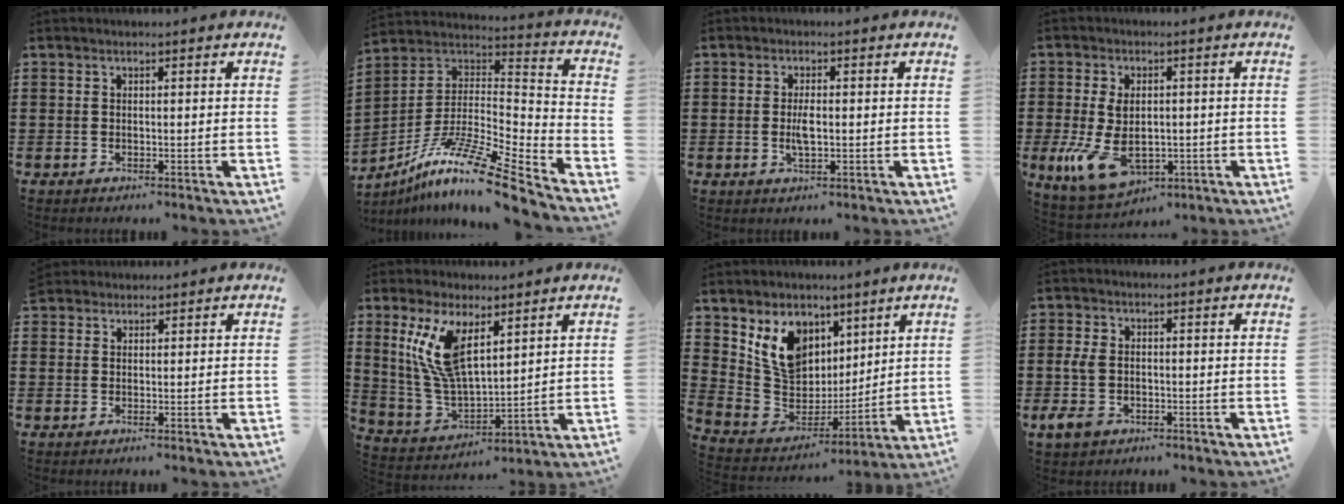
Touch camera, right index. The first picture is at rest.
{"total": 13.7, "force": [-9.9, 1.2, 9.5], "torque": [-0.176, 0.012, -0.187]}
{"total": 3.2, "force": [-0.3, 1.1, 3.0], "torque": [-0.069, -0.006, -0.010]}
{"total": 9.5, "force": [-1.4, 5.7, 7.5], "torque": [-0.178, -0.005, -0.025]}
{"total": 1.7, "force": [1.5, 0.7, -0.2], "torque": [0.000, 0.003, 0.032]}
{"total": 10.7, "force": [4.7, 4.6, 8.4], "torque": [-0.200, -0.014, 0.081]}
{"total": 10.1, "force": [5.4, 7.9, 3.3], "torque": [-0.102, -0.020, 0.112]}
{"total": 4.5, "force": [-1.2, 2.9, 3.2], "torque": [-0.088, -0.004, -0.030]}